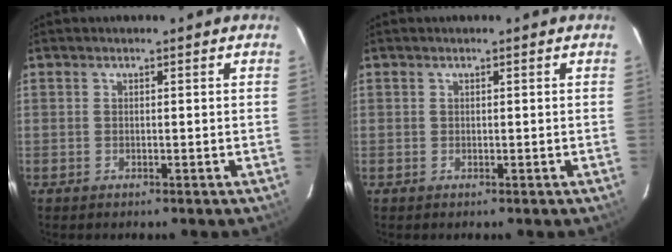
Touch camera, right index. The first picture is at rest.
{"total": 0.0}